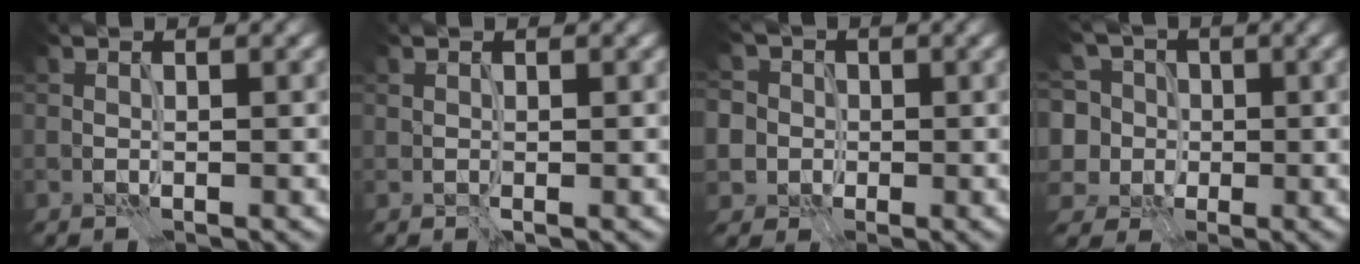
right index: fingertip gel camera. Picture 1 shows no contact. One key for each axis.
{"total": 0.0}
{"total": 7.7, "fx": 1.8, "fy": 7.0, "fz": 2.6, "tx": -0.053, "ty": 0.031, "tz": 0.003}
{"total": 9.4, "fx": 3.0, "fy": 8.0, "fz": 3.7, "tx": -0.080, "ty": 0.032, "tz": 0.023}